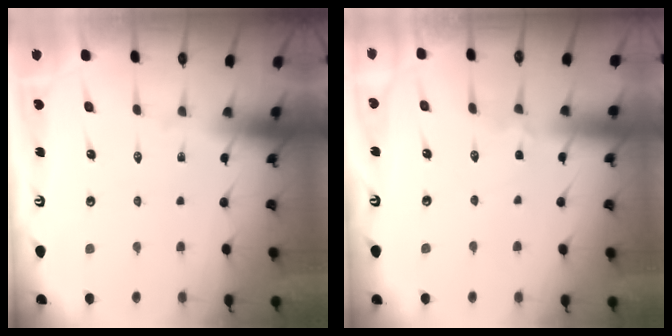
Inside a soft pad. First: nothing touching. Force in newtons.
{"total": 1.9, "press": 1.8, "slide": 0.5}